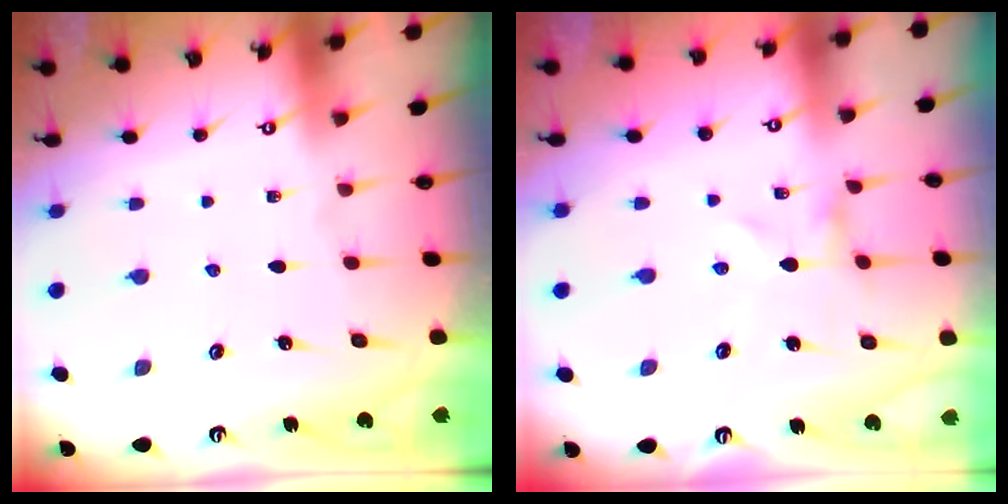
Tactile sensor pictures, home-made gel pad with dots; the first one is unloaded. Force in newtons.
{"total": 0.0}